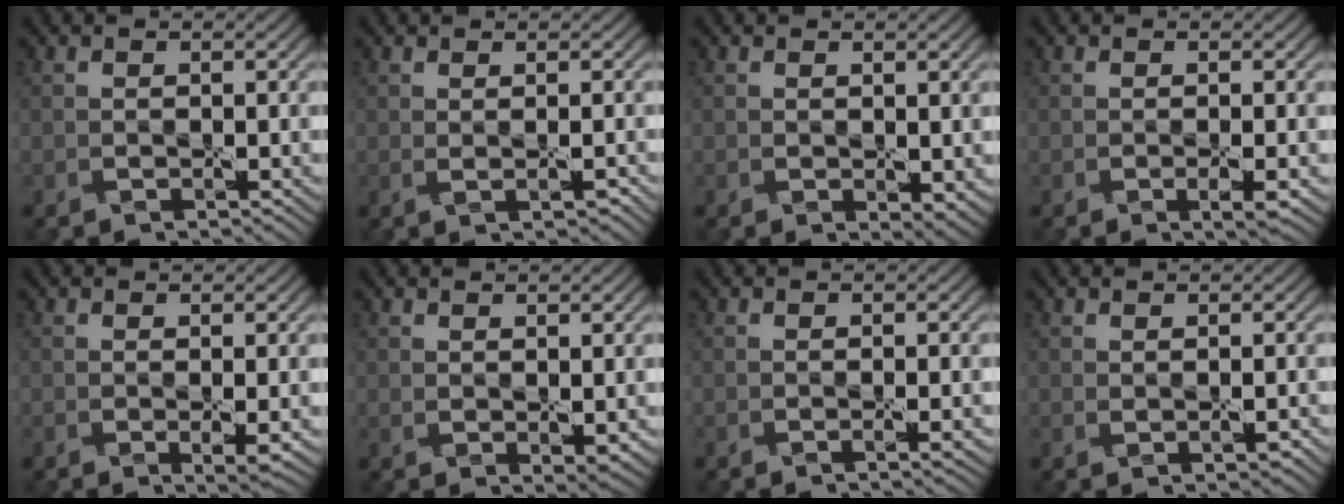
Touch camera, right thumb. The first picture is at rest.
{"total": 1.3, "force": [0.3, 0.3, 1.3], "torque": [-0.026, 0.005, 0.005]}
{"total": 1.5, "force": [0.2, 0.8, 1.2], "torque": [-0.021, -0.009, 0.009]}
{"total": 1.5, "force": [-0.4, 0.2, 1.5], "torque": [-0.028, -0.002, -0.007]}
{"total": 1.4, "force": [0.0, 0.2, 1.4], "torque": [-0.027, -0.007, 0.001]}
{"total": 1.6, "force": [0.7, 0.6, 1.4], "torque": [-0.029, -0.008, 0.019]}
{"total": 1.2, "force": [-0.2, 0.1, 1.1], "torque": [-0.018, -0.001, -0.005]}
{"total": 1.0, "force": [0.3, 0.2, 1.0], "torque": [-0.019, 0.002, 0.008]}